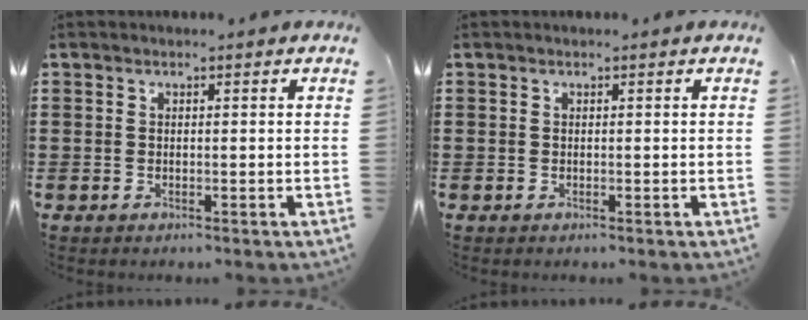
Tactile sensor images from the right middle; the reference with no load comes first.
{"total": 0.0}